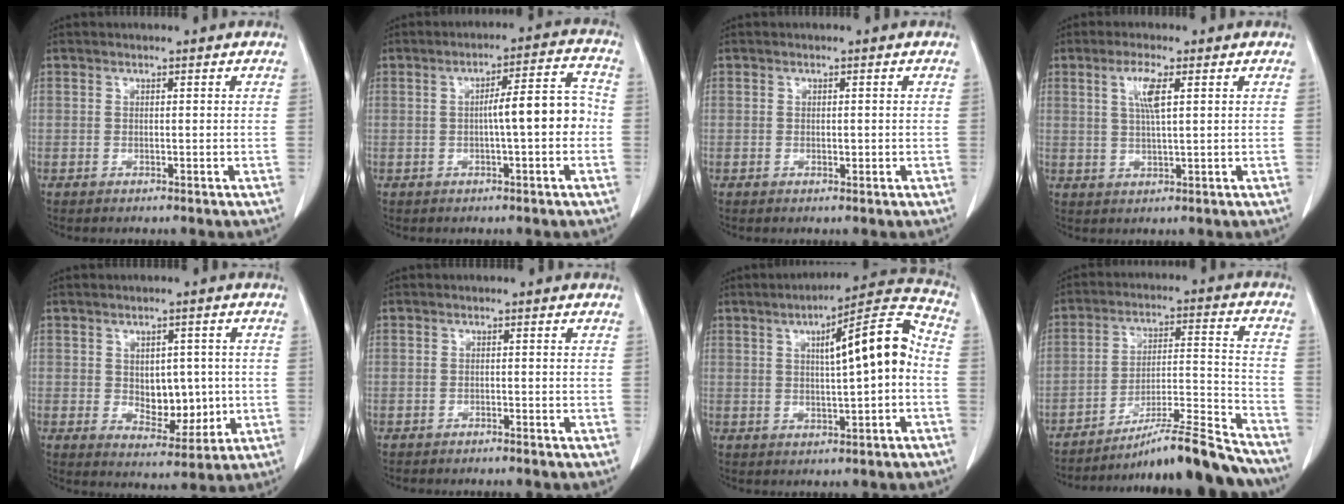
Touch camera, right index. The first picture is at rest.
{"total": 7.5, "force": [-0.9, 1.0, 7.4], "torque": [-0.104, 0.026, -0.013]}
{"total": 0.8, "force": [-0.1, 0.3, 0.7], "torque": [-0.011, -0.001, 0.000]}
{"total": 4.6, "force": [1.6, 0.4, 4.2], "torque": [-0.086, 0.002, 0.034]}
{"total": 7.0, "force": [0.0, 4.3, 5.5], "torque": [-0.072, 0.000, 0.015]}
{"total": 2.1, "force": [-1.9, 0.2, 1.0], "torque": [-0.018, -0.001, -0.022]}
{"total": 11.2, "force": [0.8, 1.4, 11.1], "torque": [-0.154, 0.031, 0.010]}
{"total": 17.7, "force": [-16.2, -0.4, 7.1], "torque": [-0.109, 0.011, -0.260]}